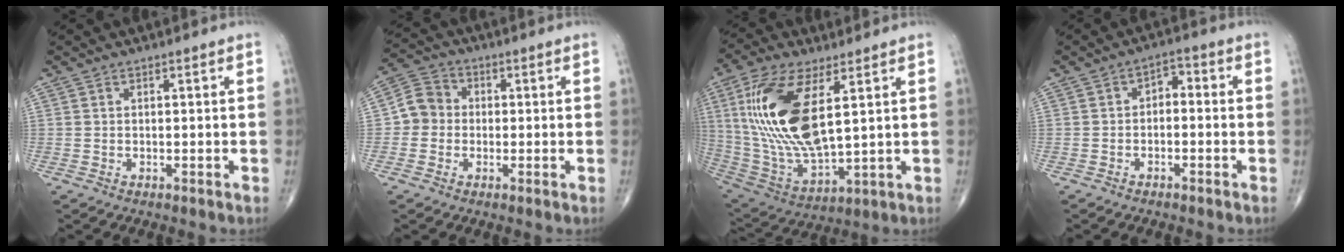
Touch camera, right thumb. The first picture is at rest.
{"total": 5.8, "force": [-0.6, 5.4, 2.1], "torque": [-0.020, 0.019, -0.026]}
{"total": 21.1, "force": [5.2, 8.8, 18.5], "torque": [-0.391, -0.028, 0.107]}
{"total": 3.4, "force": [-0.7, 2.2, 2.5], "torque": [-0.027, 0.027, -0.021]}